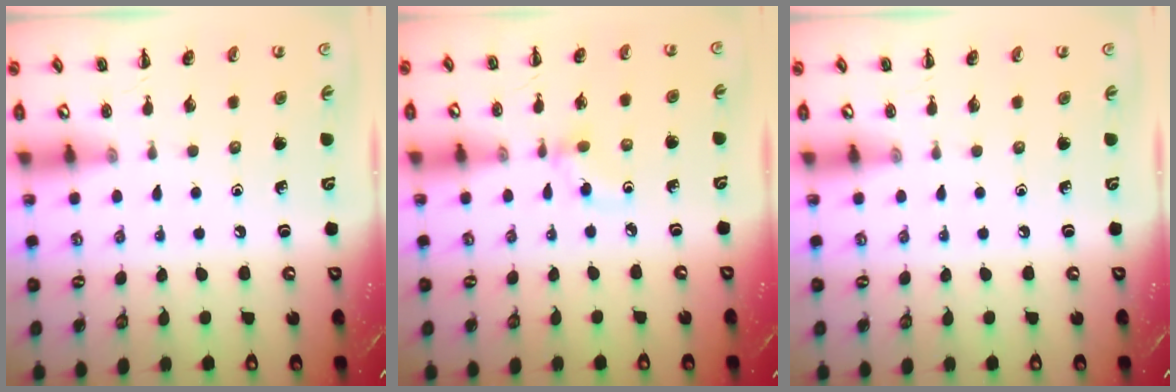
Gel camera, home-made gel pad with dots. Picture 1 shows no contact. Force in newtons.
{"total": 3.5, "press": 3.2, "slide": 1.3}
{"total": 0.0}